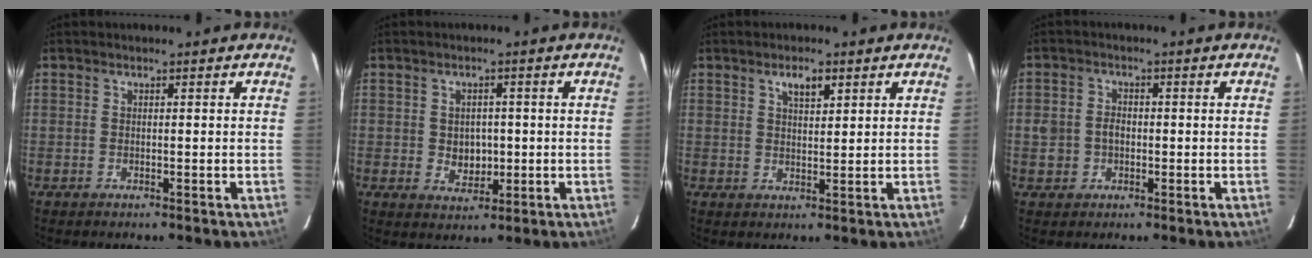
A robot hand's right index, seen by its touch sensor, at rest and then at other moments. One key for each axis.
{"total": 4.5, "fx": -0.3, "fy": 3.8, "fz": 2.5, "tx": -0.041, "ty": 0.000, "tz": 0.003}
{"total": 3.5, "fx": 2.0, "fy": 1.4, "fz": 2.5, "tx": -0.041, "ty": 0.005, "tz": 0.035}
{"total": 4.1, "fx": -0.6, "fy": 3.5, "fz": 1.9, "tx": -0.040, "ty": 0.008, "tz": -0.008}